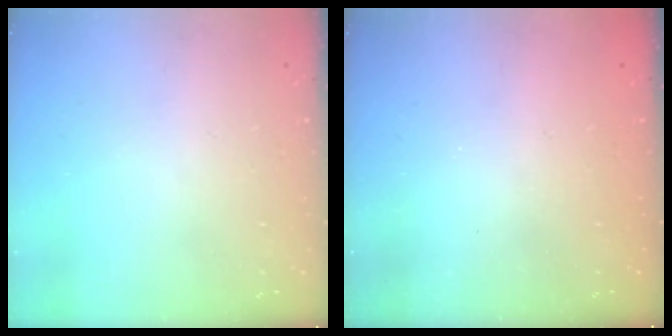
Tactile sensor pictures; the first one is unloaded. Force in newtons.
{"total": 2.4, "press": 2.3, "slide": 0.8}